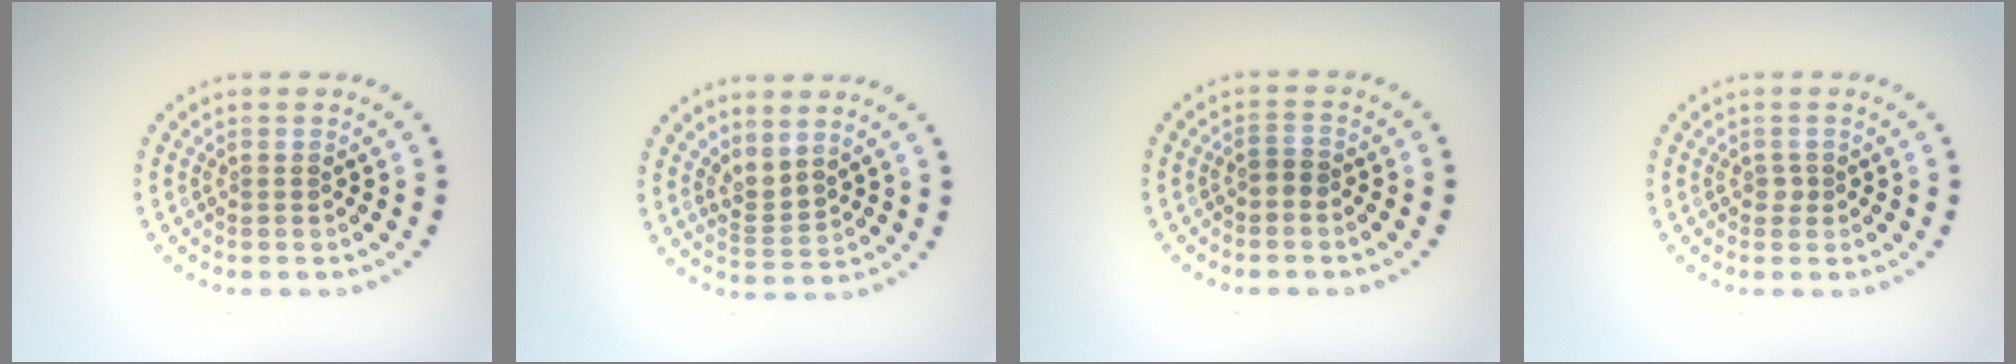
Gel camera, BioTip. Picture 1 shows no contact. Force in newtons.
{"total": 2.1, "press": 1.4, "slide": 1.6}
{"total": 1.1, "press": 0.9, "slide": 0.6}
{"total": 0.9, "press": 0.7, "slide": 0.5}